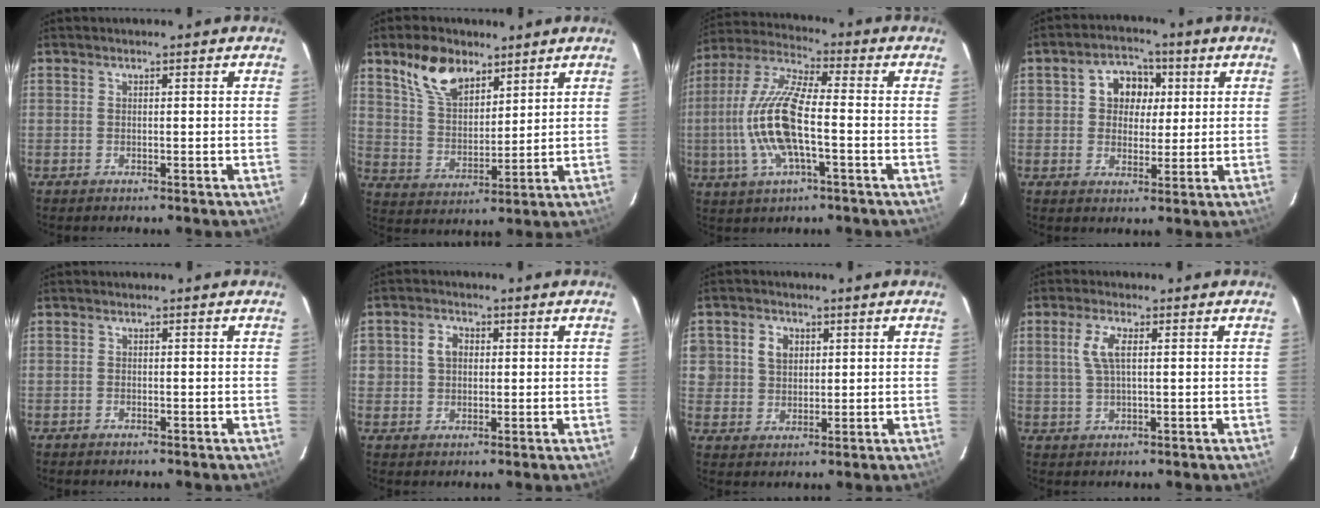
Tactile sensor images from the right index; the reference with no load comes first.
{"total": 11.1, "force": [7.2, 6.0, 5.9], "torque": [-0.111, 0.020, 0.143]}
{"total": 14.7, "force": [-2.7, 4.0, 13.9], "torque": [-0.288, -0.001, -0.057]}
{"total": 7.4, "force": [1.6, 6.3, 3.7], "torque": [-0.061, 0.025, 0.027]}
{"total": 0.6, "force": [-0.5, 0.3, 0.1], "torque": [-0.003, 0.001, -0.010]}
{"total": 3.8, "force": [0.7, 3.3, 1.7], "torque": [-0.024, 0.014, 0.015]}
{"total": 5.3, "force": [1.6, 4.6, 1.8], "torque": [-0.034, 0.019, 0.033]}
{"total": 4.7, "force": [1.3, 1.7, 4.2], "torque": [-0.086, 0.006, 0.028]}